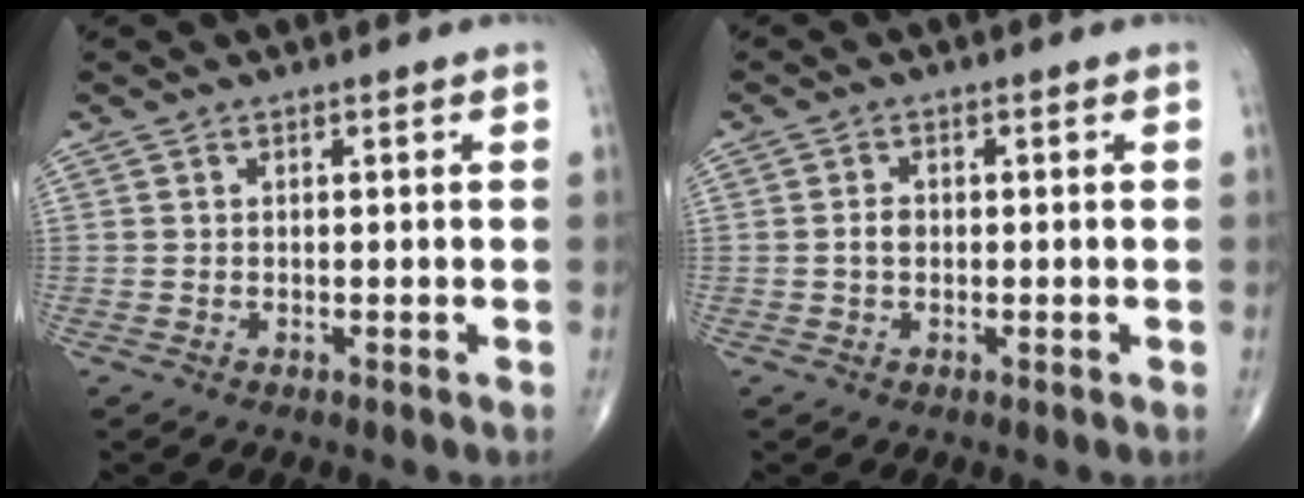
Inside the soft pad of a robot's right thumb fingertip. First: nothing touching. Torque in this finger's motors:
{"motor_torque": [0.15, -0.04, 0.50, 0.11, 0.01]}